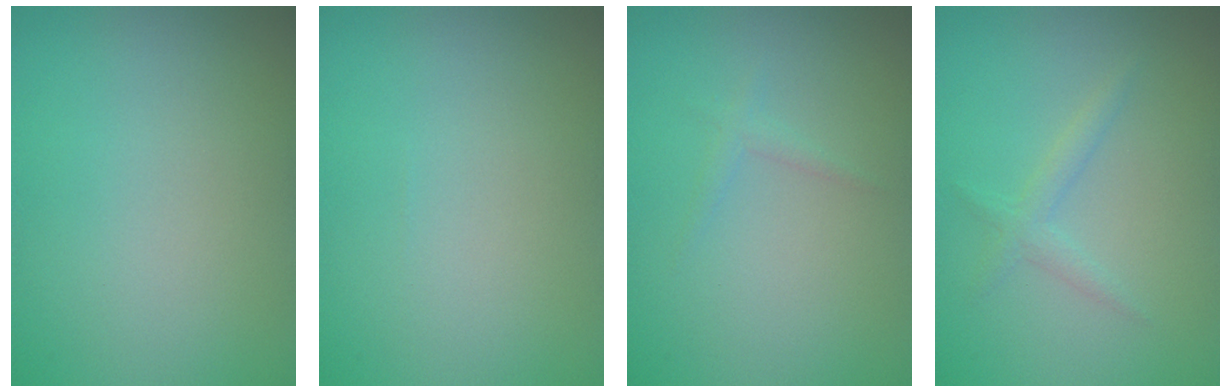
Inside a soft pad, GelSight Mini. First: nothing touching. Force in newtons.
{"total": 0.0}
{"total": 0.8, "press": 0.8, "slide": 0.1}
{"total": 1.3, "press": 1.3, "slide": 0.0}